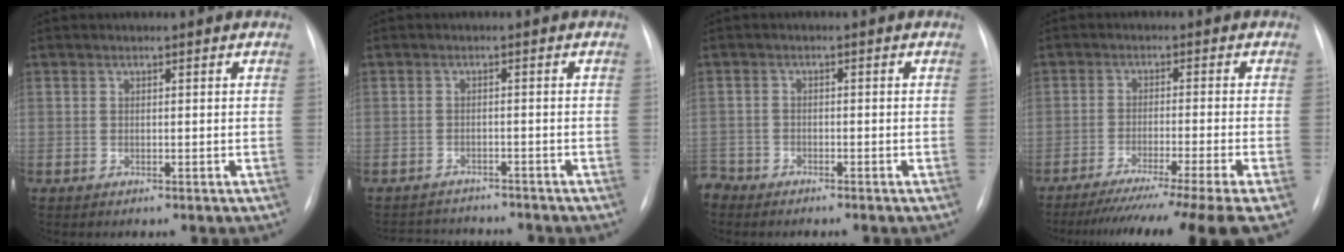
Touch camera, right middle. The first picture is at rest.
{"total": 7.3, "force": [-7.0, 1.5, 1.2], "torque": [-0.017, 0.007, -0.095]}
{"total": 3.2, "force": [-3.1, 1.0, -0.1], "torque": [0.005, -0.004, -0.058]}
{"total": 17.1, "force": [-14.1, -2.7, 9.4], "torque": [-0.112, -0.051, -0.209]}